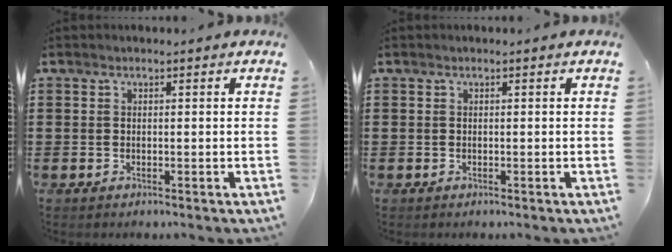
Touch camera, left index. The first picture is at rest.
{"total": 0.0}